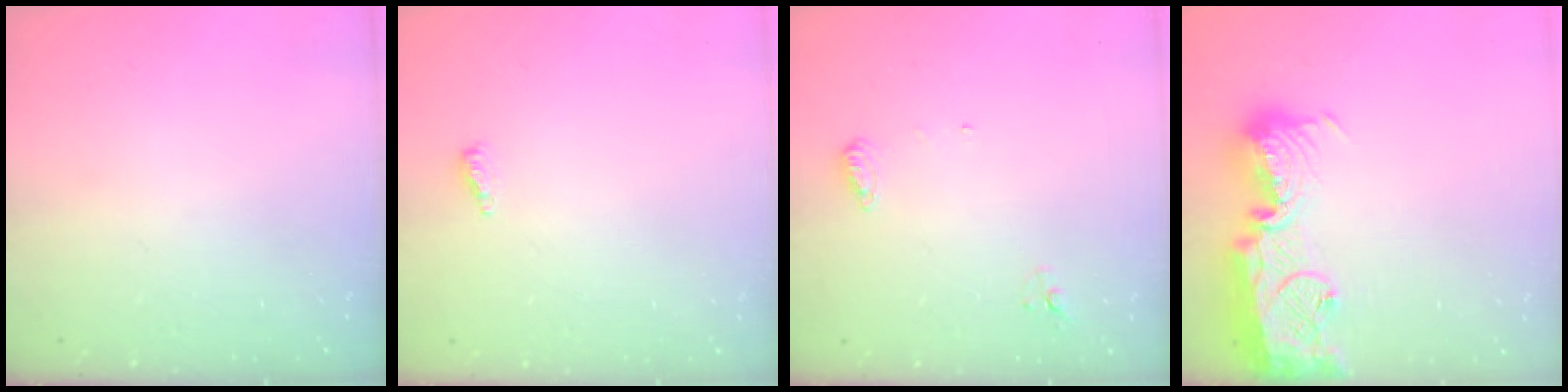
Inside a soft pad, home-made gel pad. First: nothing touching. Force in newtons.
{"total": 5.2, "press": 5.0, "slide": 1.4}
{"total": 5.3, "press": 5.1, "slide": 1.3}
{"total": 18.1, "press": 18.0, "slide": 1.2}